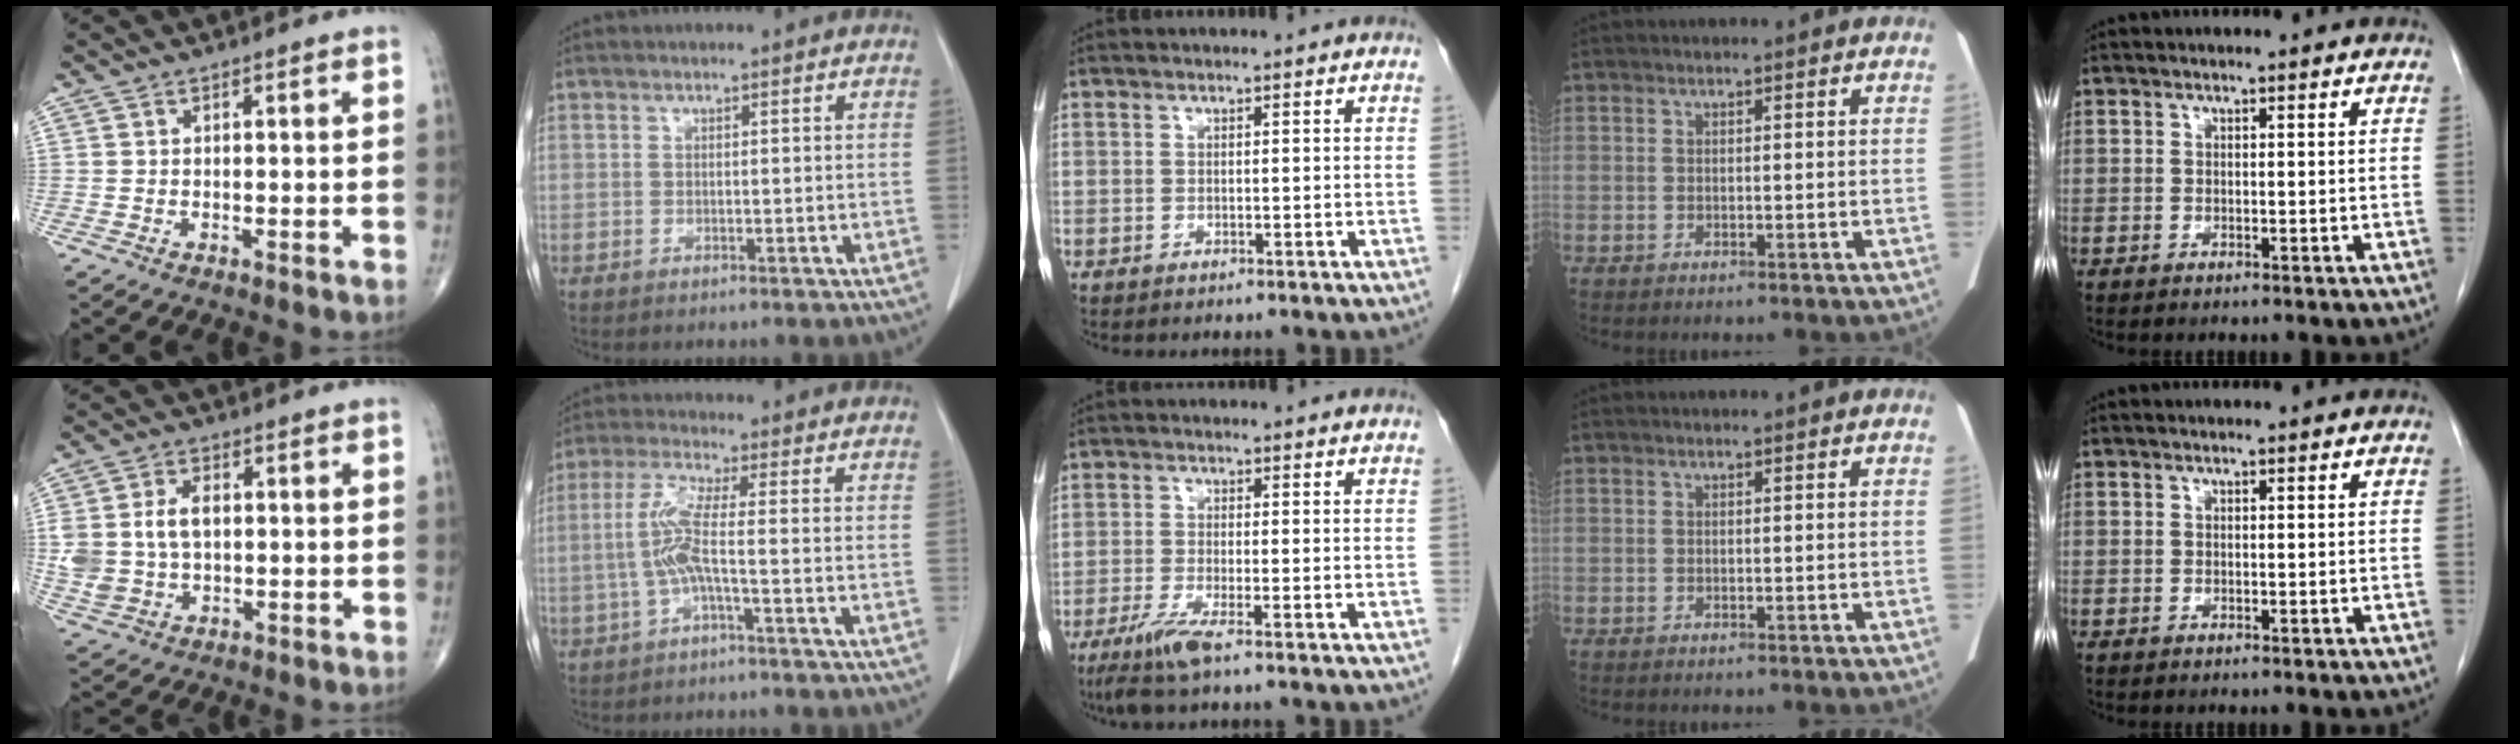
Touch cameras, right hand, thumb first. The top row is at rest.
{"thumb": {"total": 7.7, "force": [0.5, 5.2, 5.6], "torque": [-0.107, 0.007, 0.016]}, "index": {"total": 5.2, "force": [-0.9, 0.1, 5.1], "torque": [-0.114, 0.008, -0.019]}, "middle": {"total": 3.6, "force": [-2.4, -0.1, 2.8], "torque": [-0.061, -0.012, -0.050]}}